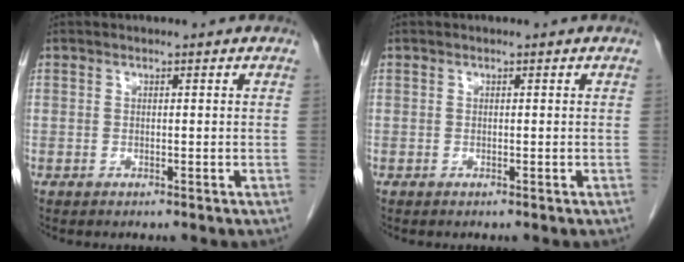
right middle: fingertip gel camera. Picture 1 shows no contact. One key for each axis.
{"total": 0.0}